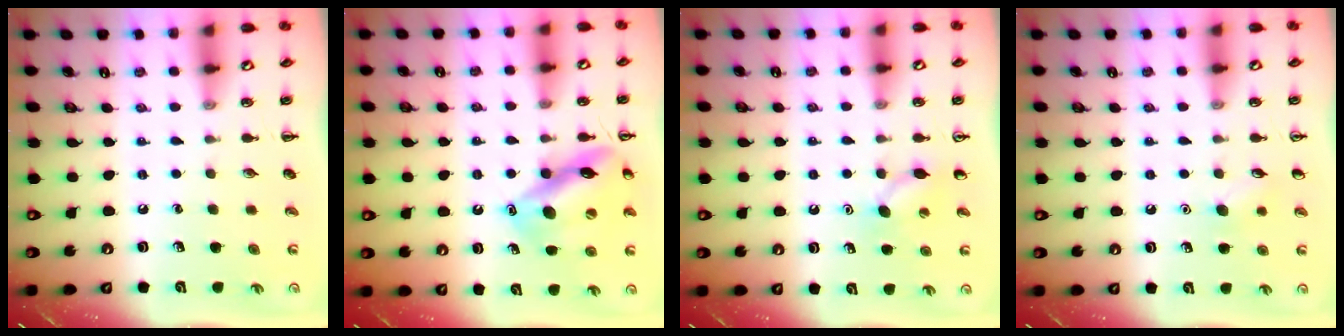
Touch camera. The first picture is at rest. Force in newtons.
{"total": 14.2, "press": 14.0, "slide": 2.1}
{"total": 7.5, "press": 7.3, "slide": 2.0}
{"total": 6.1, "press": 5.9, "slide": 1.7}